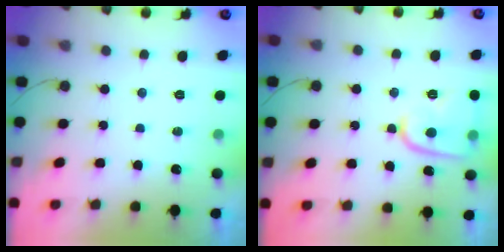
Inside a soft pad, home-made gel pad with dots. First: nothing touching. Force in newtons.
{"total": 10.4, "press": 10.4, "slide": 0.4}